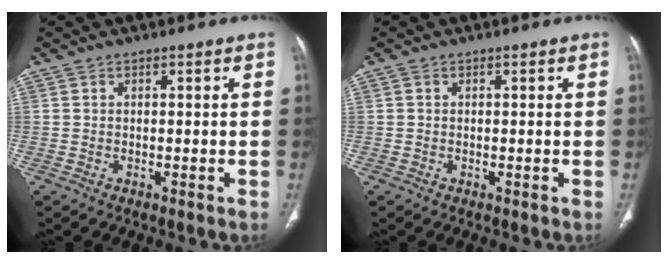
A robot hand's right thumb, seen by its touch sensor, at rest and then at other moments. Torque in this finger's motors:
{"motor_torque": [-0.29, 0.02, -0.24, 0.24, -0.06]}